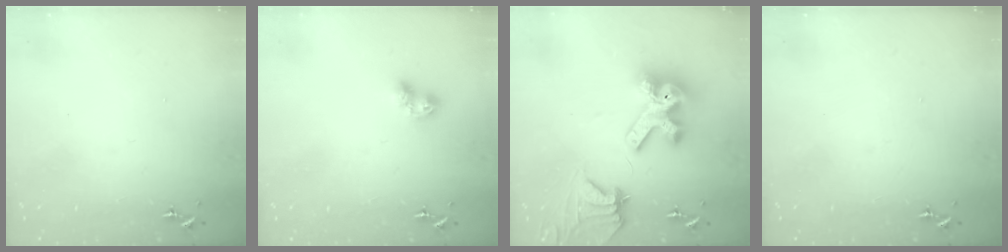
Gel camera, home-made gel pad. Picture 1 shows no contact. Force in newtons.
{"total": 6.3, "press": 6.3, "slide": 0.5}
{"total": 15.0, "press": 14.9, "slide": 1.7}
{"total": 0.0}